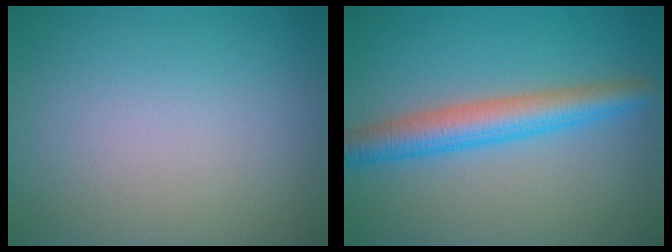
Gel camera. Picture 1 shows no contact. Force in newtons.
{"total": 4.7, "press": 4.7, "slide": 0.2}